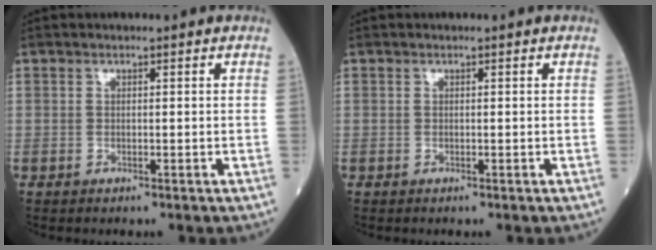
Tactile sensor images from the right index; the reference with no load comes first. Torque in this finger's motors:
{"motor_torque": [0.00, 0.00, 0.01, 0.00]}